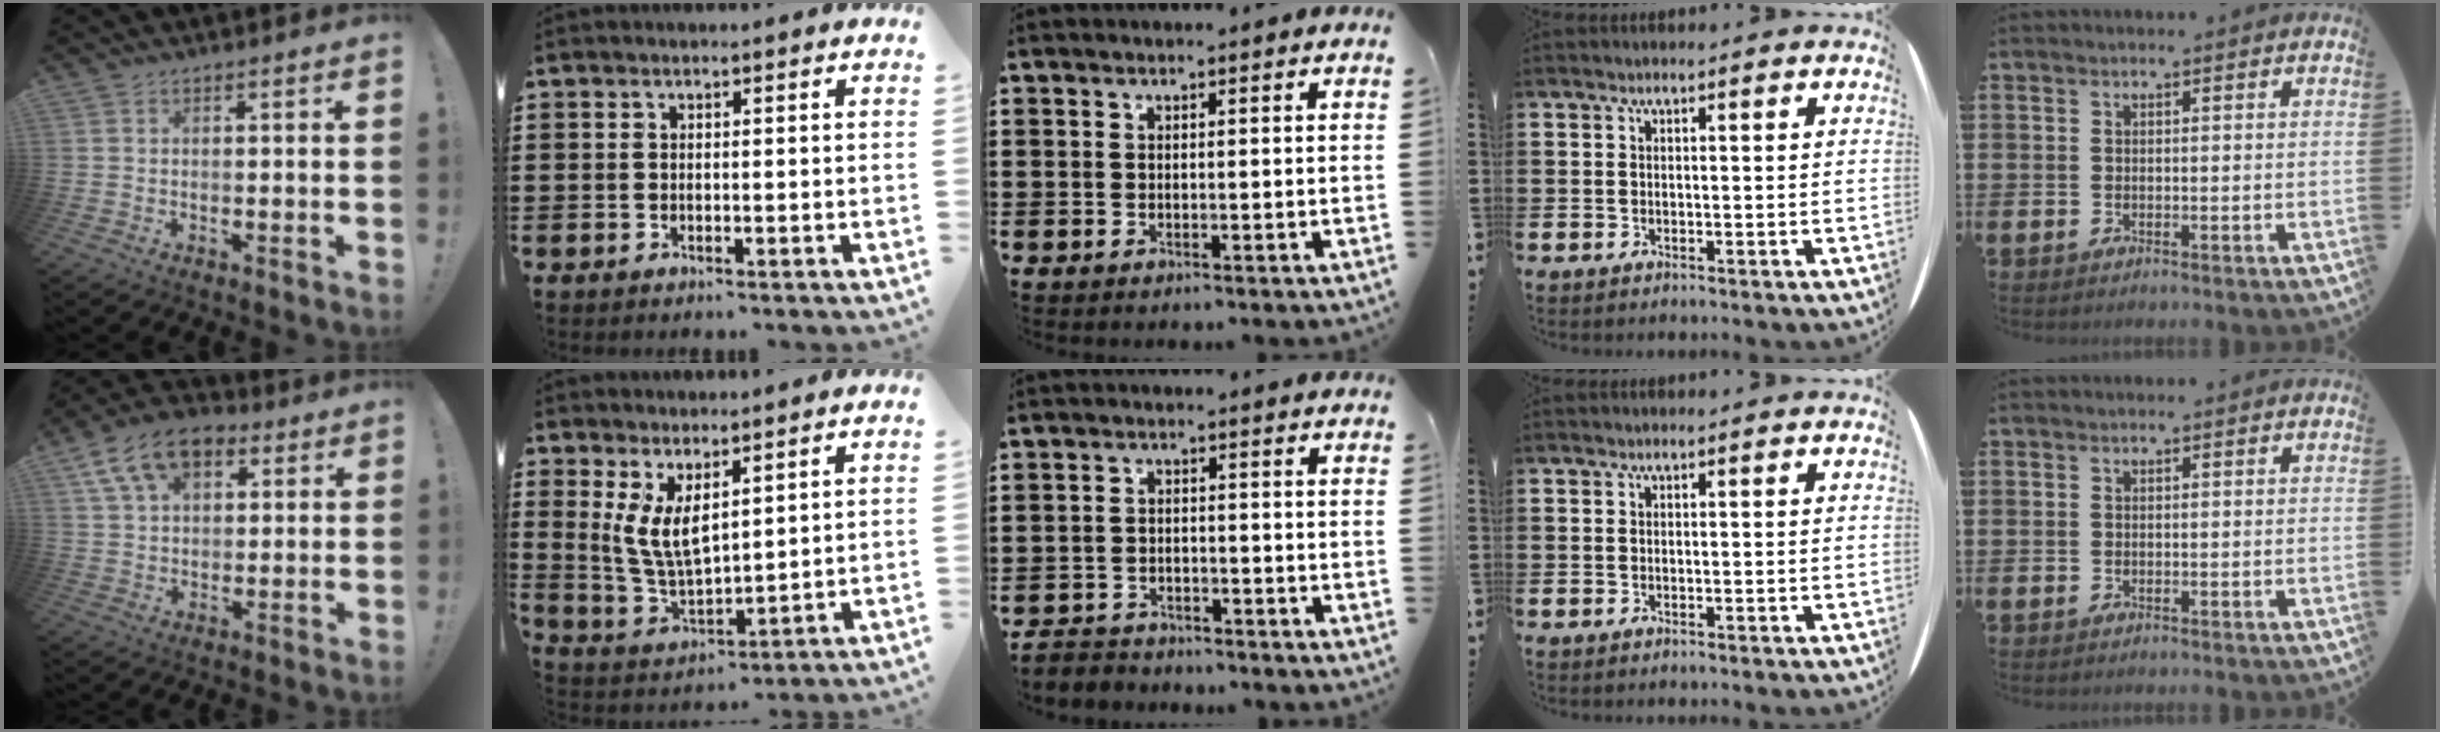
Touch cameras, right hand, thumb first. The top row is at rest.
{"thumb": {"total": 13.9, "force": [6.3, 8.8, 8.7], "torque": [-0.146, -0.016, 0.122]}, "index": {"total": 6.5, "force": [2.8, 3.0, 5.1], "torque": [-0.128, -0.012, 0.048]}, "middle": {"total": 3.1, "force": [-3.0, 0.7, -0.3], "torque": [-0.004, -0.001, -0.067]}}